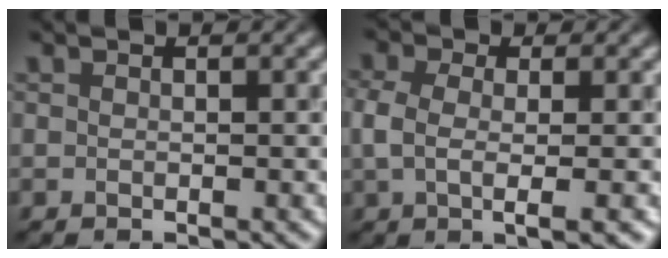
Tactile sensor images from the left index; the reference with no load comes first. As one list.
[{"total": 3.5, "force": [-0.2, 1.5, 3.2], "torque": [-0.065, 0.004, -0.001]}]